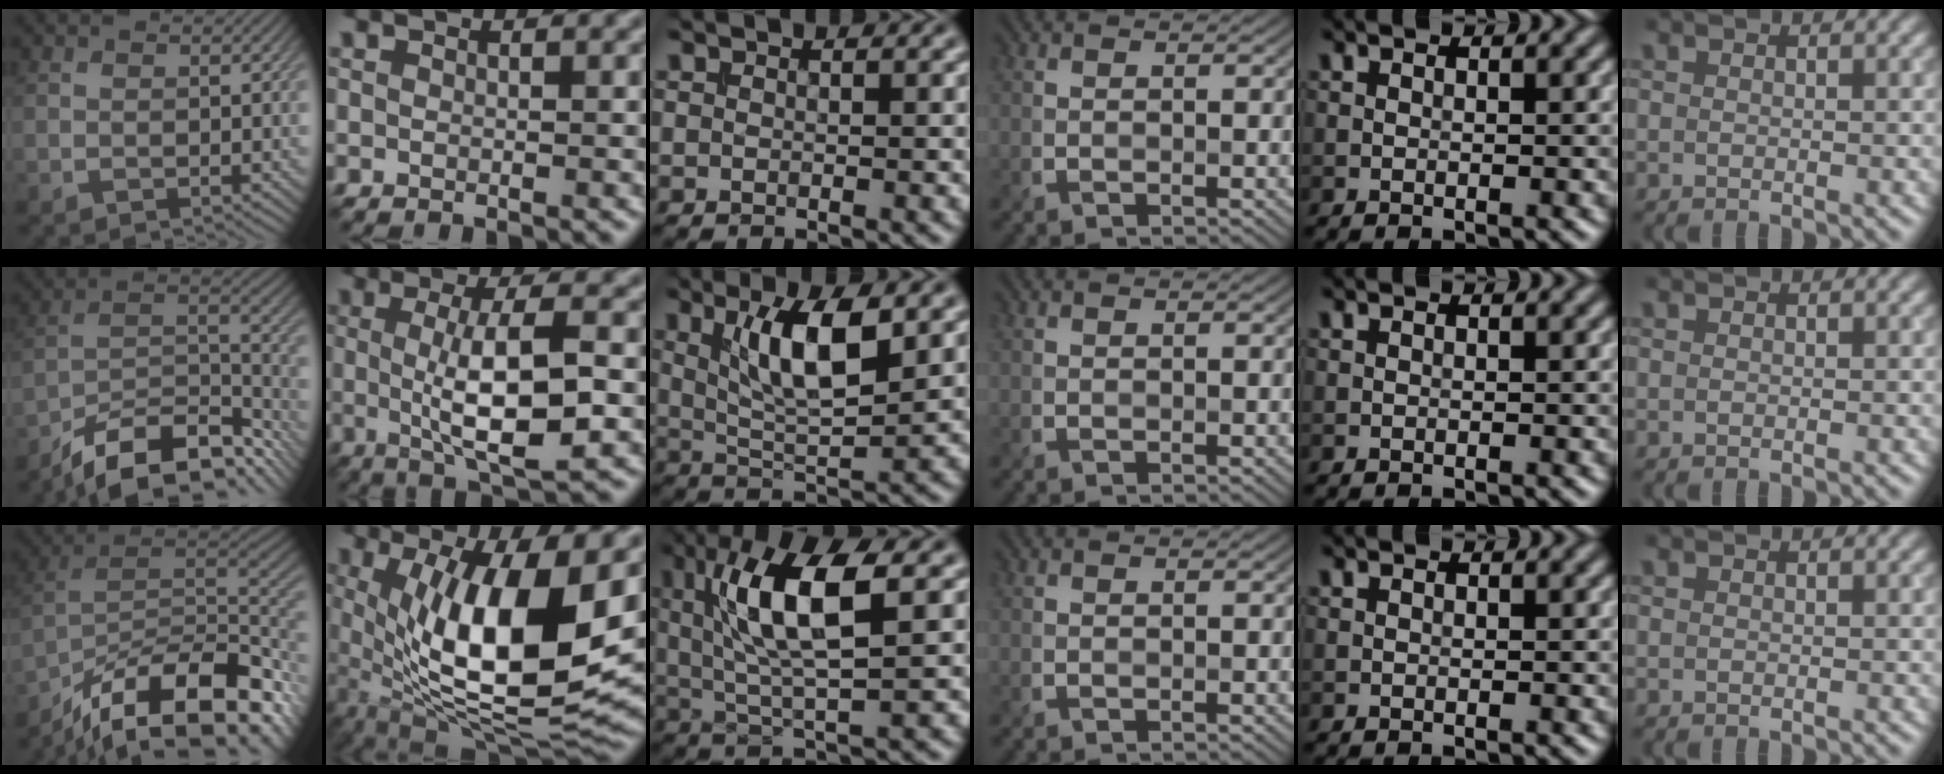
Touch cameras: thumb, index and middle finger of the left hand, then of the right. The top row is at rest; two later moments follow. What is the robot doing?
{"motion": "insert", "object": "bucket"}